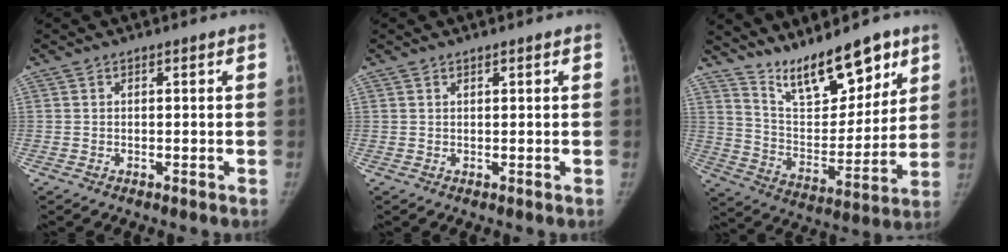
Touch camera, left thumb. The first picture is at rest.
{"total": 0.5, "force": [0.4, 0.1, 0.3], "torque": [-0.005, -0.002, 0.008]}
{"total": 16.9, "force": [12.4, 6.1, 9.6], "torque": [-0.105, -0.079, 0.220]}